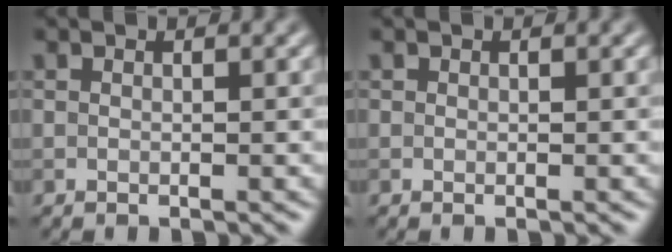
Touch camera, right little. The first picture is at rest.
{"total": 0.0}